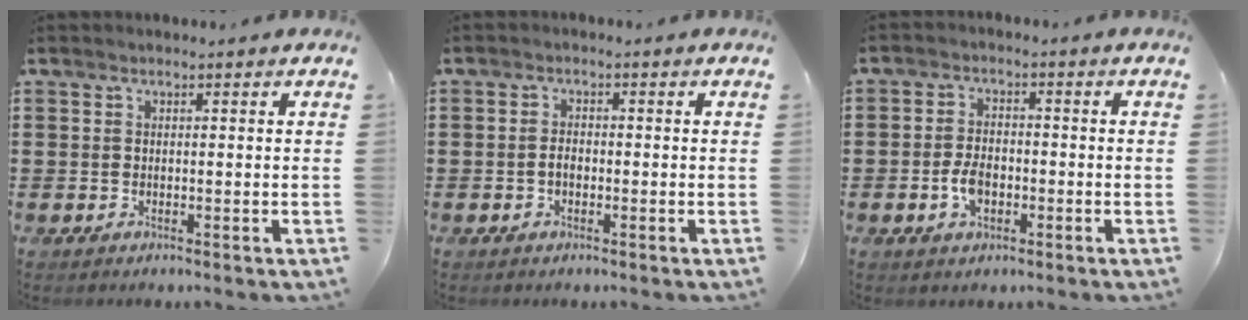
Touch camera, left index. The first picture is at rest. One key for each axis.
{"total": 1.7, "fx": -0.4, "fy": 0.9, "fz": 1.4, "tx": -0.028, "ty": 0.004, "tz": -0.009}
{"total": 4.2, "fx": -1.3, "fy": 2.5, "fz": 3.1, "tx": -0.070, "ty": -0.001, "tz": -0.027}